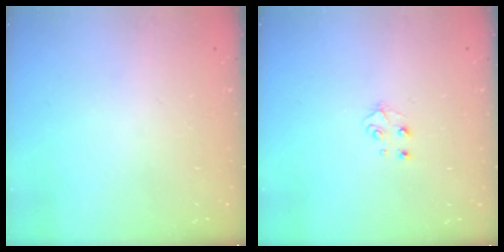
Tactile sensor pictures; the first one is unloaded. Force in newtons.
{"total": 4.1, "press": 4.0, "slide": 0.5}